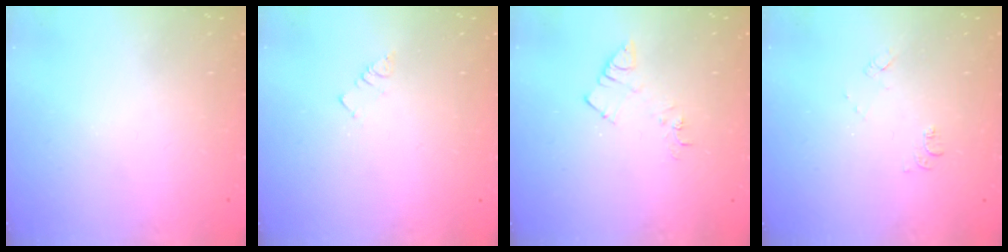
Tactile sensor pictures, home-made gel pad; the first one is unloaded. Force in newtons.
{"total": 2.9, "press": 2.9, "slide": 0.4}
{"total": 7.5, "press": 7.5, "slide": 0.7}
{"total": 6.4, "press": 6.4, "slide": 0.7}